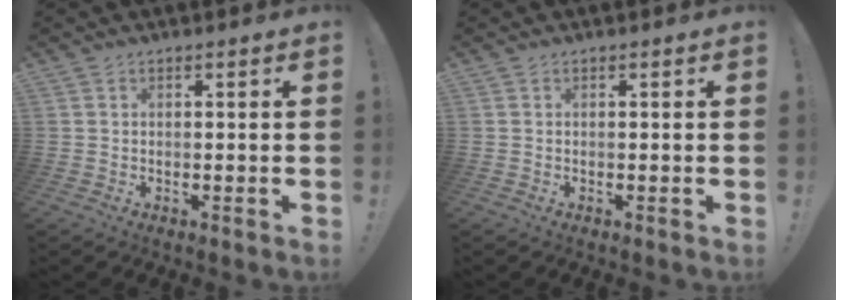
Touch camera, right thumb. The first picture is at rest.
{"total": 0.0}